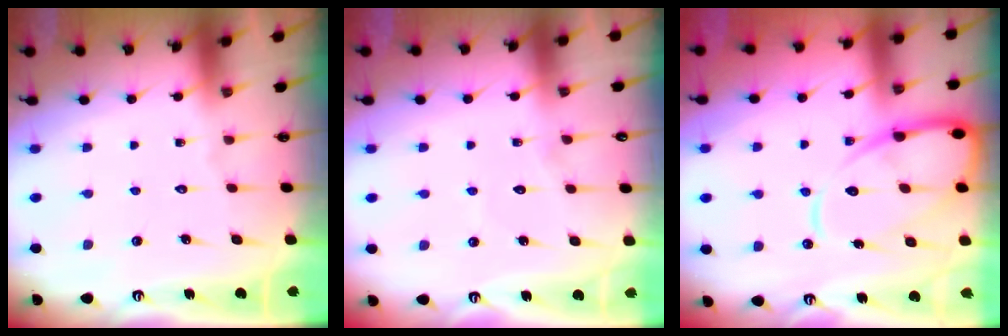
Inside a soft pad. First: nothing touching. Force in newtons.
{"total": 4.7, "press": 4.7, "slide": 0.4}
{"total": 14.2, "press": 14.1, "slide": 1.3}